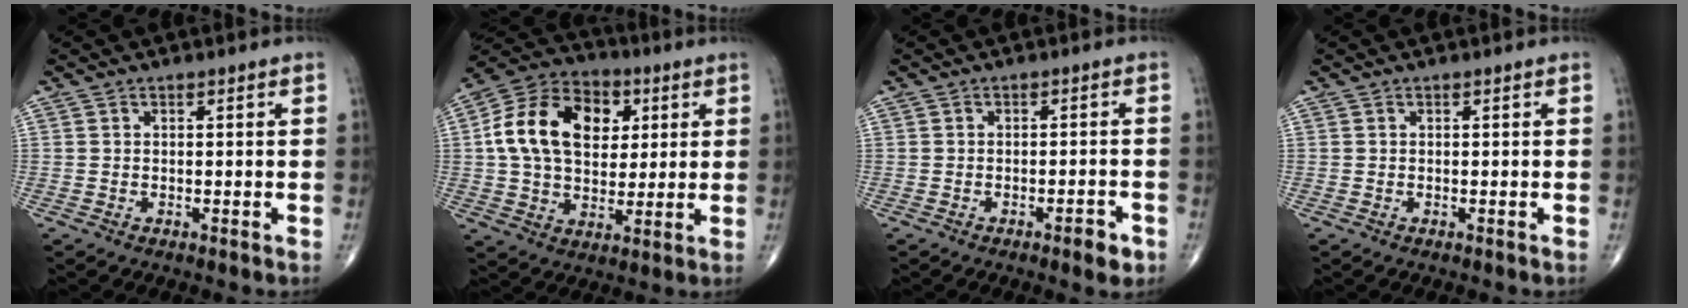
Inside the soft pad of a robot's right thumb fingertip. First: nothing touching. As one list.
[{"total": 18.3, "force": [3.8, 12.9, 12.5], "torque": [-0.199, 0.011, 0.060]}, {"total": 3.4, "force": [-2.0, 1.1, 2.5], "torque": [-0.030, 0.008, -0.025]}, {"total": 0.0}]